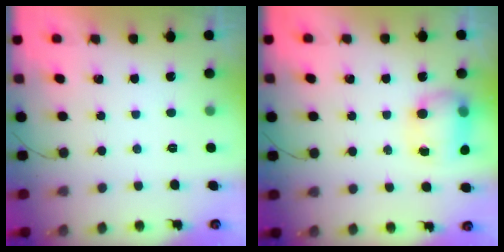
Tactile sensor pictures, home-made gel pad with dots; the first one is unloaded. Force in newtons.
{"total": 8.0, "press": 8.0, "slide": 0.4}